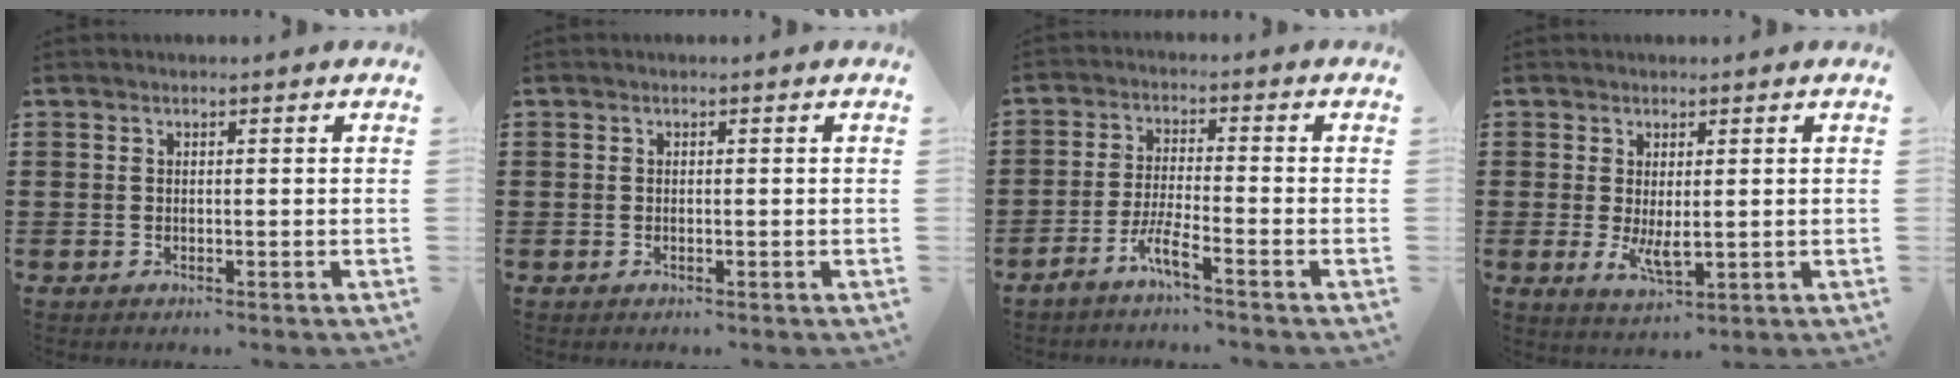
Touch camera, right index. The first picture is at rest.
{"total": 0.0}
{"total": 4.5, "force": [-3.3, 0.0, 3.0], "torque": [-0.074, -0.010, -0.066]}
{"total": 3.9, "force": [0.1, 1.5, 3.6], "torque": [-0.065, -0.007, 0.000]}